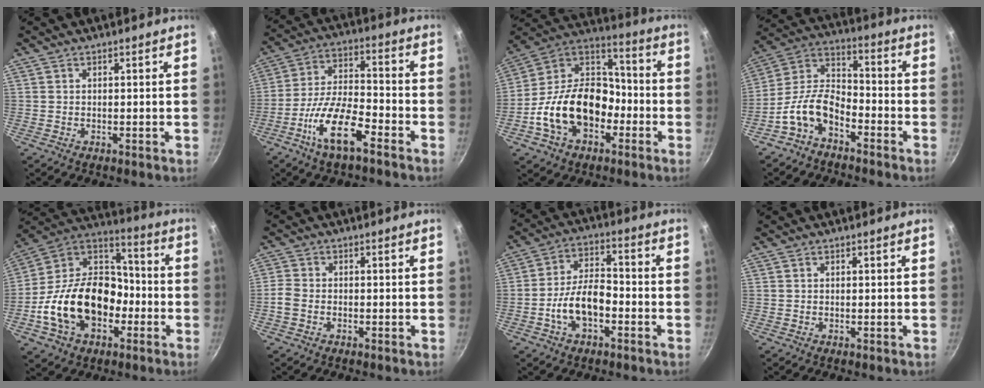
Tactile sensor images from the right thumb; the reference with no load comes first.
{"total": 13.0, "force": [-7.0, 4.4, 10.0], "torque": [-0.182, 0.040, -0.136]}
{"total": 20.9, "force": [-6.3, 14.4, 13.7], "torque": [-0.211, 0.070, -0.122]}
{"total": 11.2, "force": [-6.1, 6.3, 7.0], "torque": [-0.131, 0.068, -0.134]}
{"total": 23.7, "force": [-6.5, 16.4, 15.8], "torque": [-0.253, 0.071, -0.118]}
{"total": 3.3, "force": [-1.3, 2.3, 1.9], "torque": [-0.050, 0.012, -0.033]}
{"total": 10.2, "force": [-3.5, 5.4, 7.9], "torque": [-0.127, 0.043, -0.069]}
{"total": 0.0}